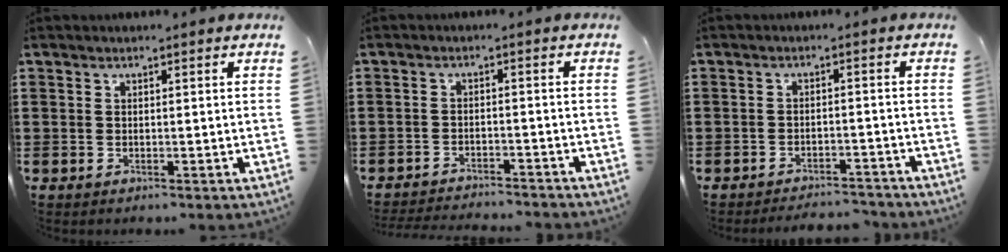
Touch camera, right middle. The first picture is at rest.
{"total": 2.7, "force": [-2.7, -0.1, 0.1], "torque": [-0.008, -0.002, -0.056]}
{"total": 2.9, "force": [-2.9, 0.1, 0.0], "torque": [-0.007, -0.002, -0.060]}